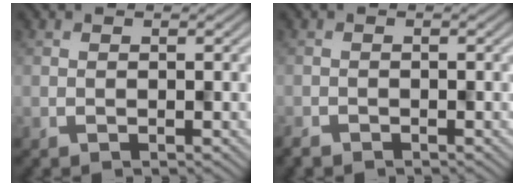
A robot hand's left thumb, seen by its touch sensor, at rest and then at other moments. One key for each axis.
{"total": 1.2, "fx": -1.2, "fy": 0.3, "fz": -0.1, "tx": 0.002, "ty": -0.002, "tz": -0.020}